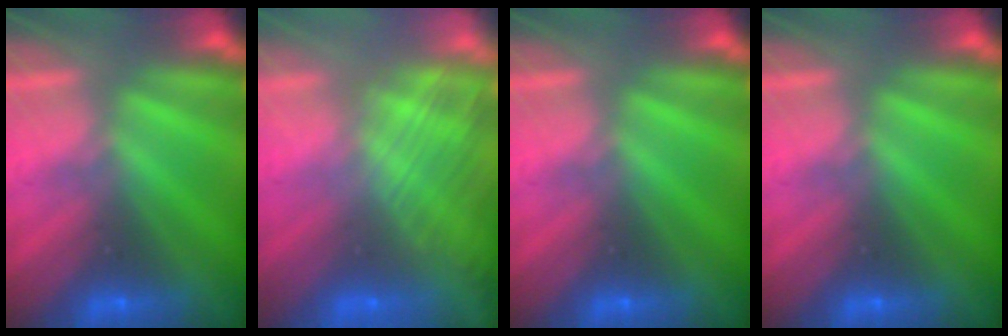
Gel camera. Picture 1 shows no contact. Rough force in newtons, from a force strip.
{"total": 3.0}
{"total": 0.0}
{"total": 0.0}